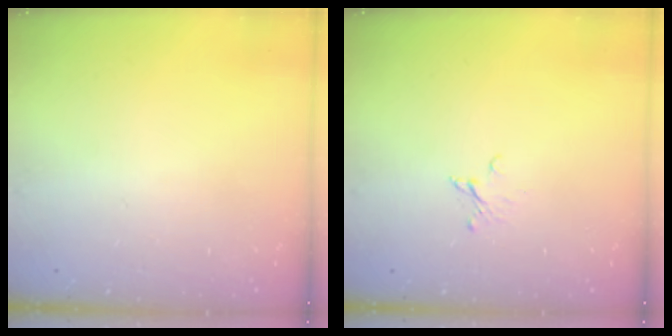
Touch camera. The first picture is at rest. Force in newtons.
{"total": 2.0, "press": 2.0, "slide": 0.1}